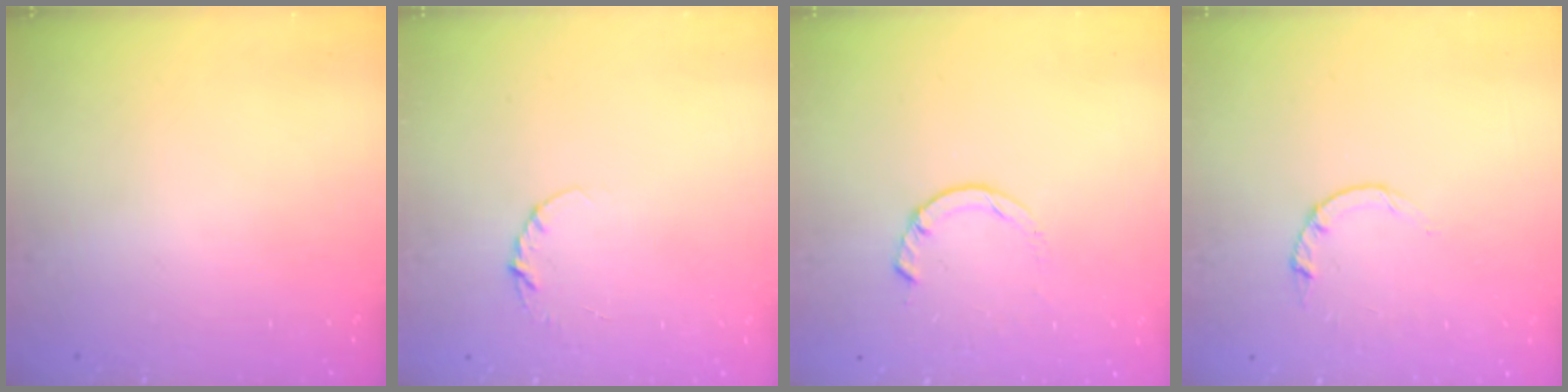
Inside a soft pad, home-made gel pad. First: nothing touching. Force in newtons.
{"total": 3.5, "press": 3.4, "slide": 0.4}
{"total": 4.0, "press": 3.9, "slide": 0.7}
{"total": 2.2, "press": 2.1, "slide": 0.4}